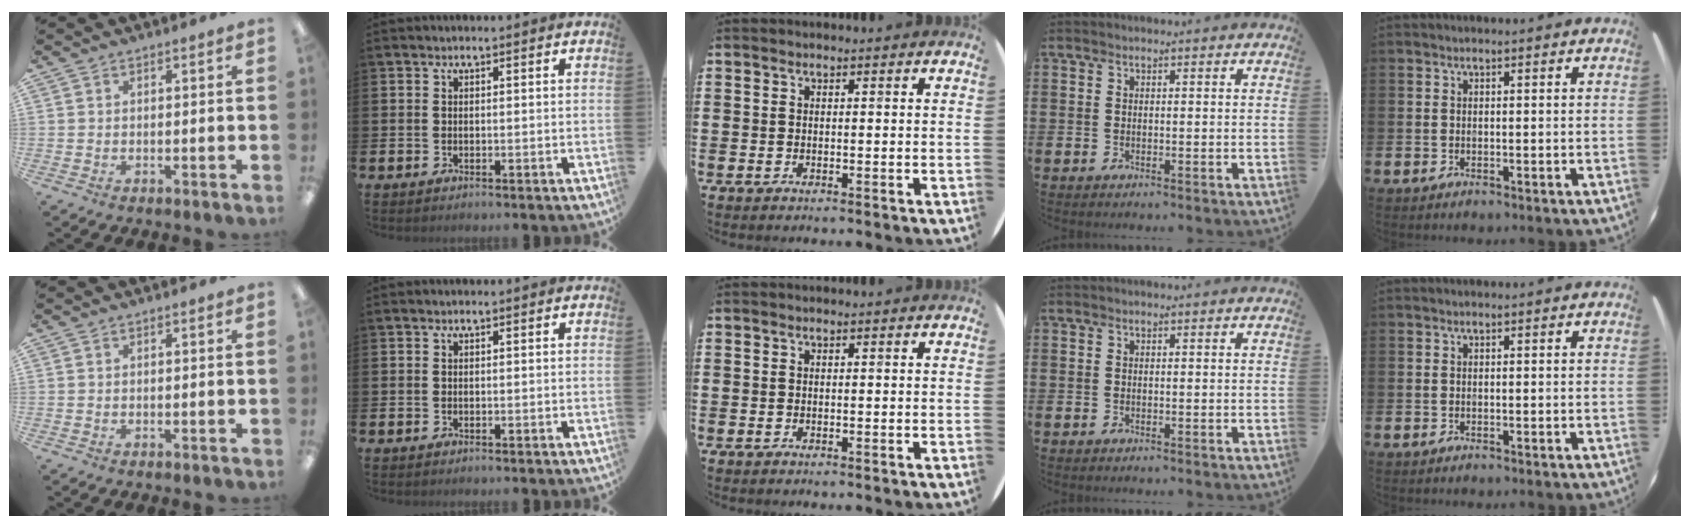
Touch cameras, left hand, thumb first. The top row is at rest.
{}